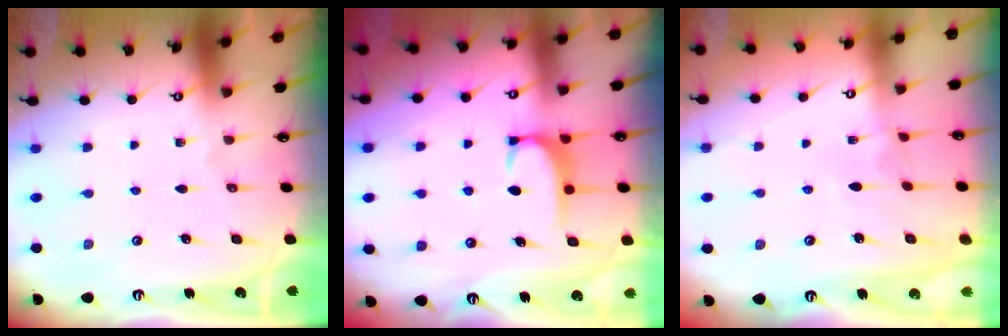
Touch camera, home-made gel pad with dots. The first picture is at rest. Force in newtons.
{"total": 1.6, "press": 1.6, "slide": 0.5}
{"total": 3.6, "press": 3.6, "slide": 0.2}